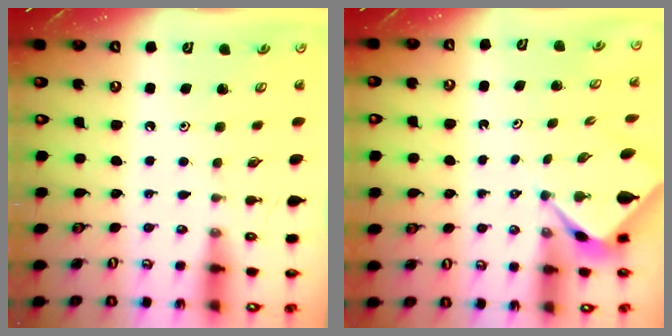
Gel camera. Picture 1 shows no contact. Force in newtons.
{"total": 2.4, "press": 2.4, "slide": 0.3}